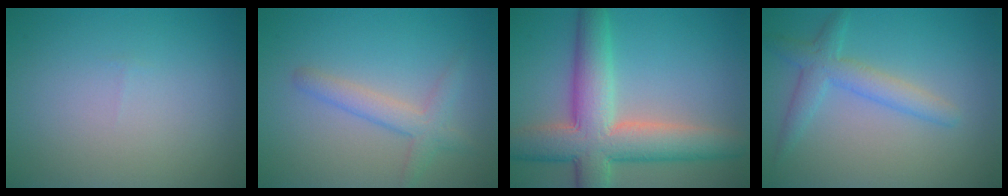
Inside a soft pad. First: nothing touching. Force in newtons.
{"total": 2.7, "press": 2.6, "slide": 0.1}
{"total": 9.0, "press": 9.0, "slide": 0.4}
{"total": 2.1, "press": 2.1, "slide": 0.1}